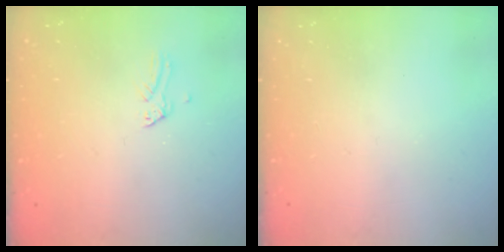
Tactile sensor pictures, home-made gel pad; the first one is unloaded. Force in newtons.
{"total": 0.0}